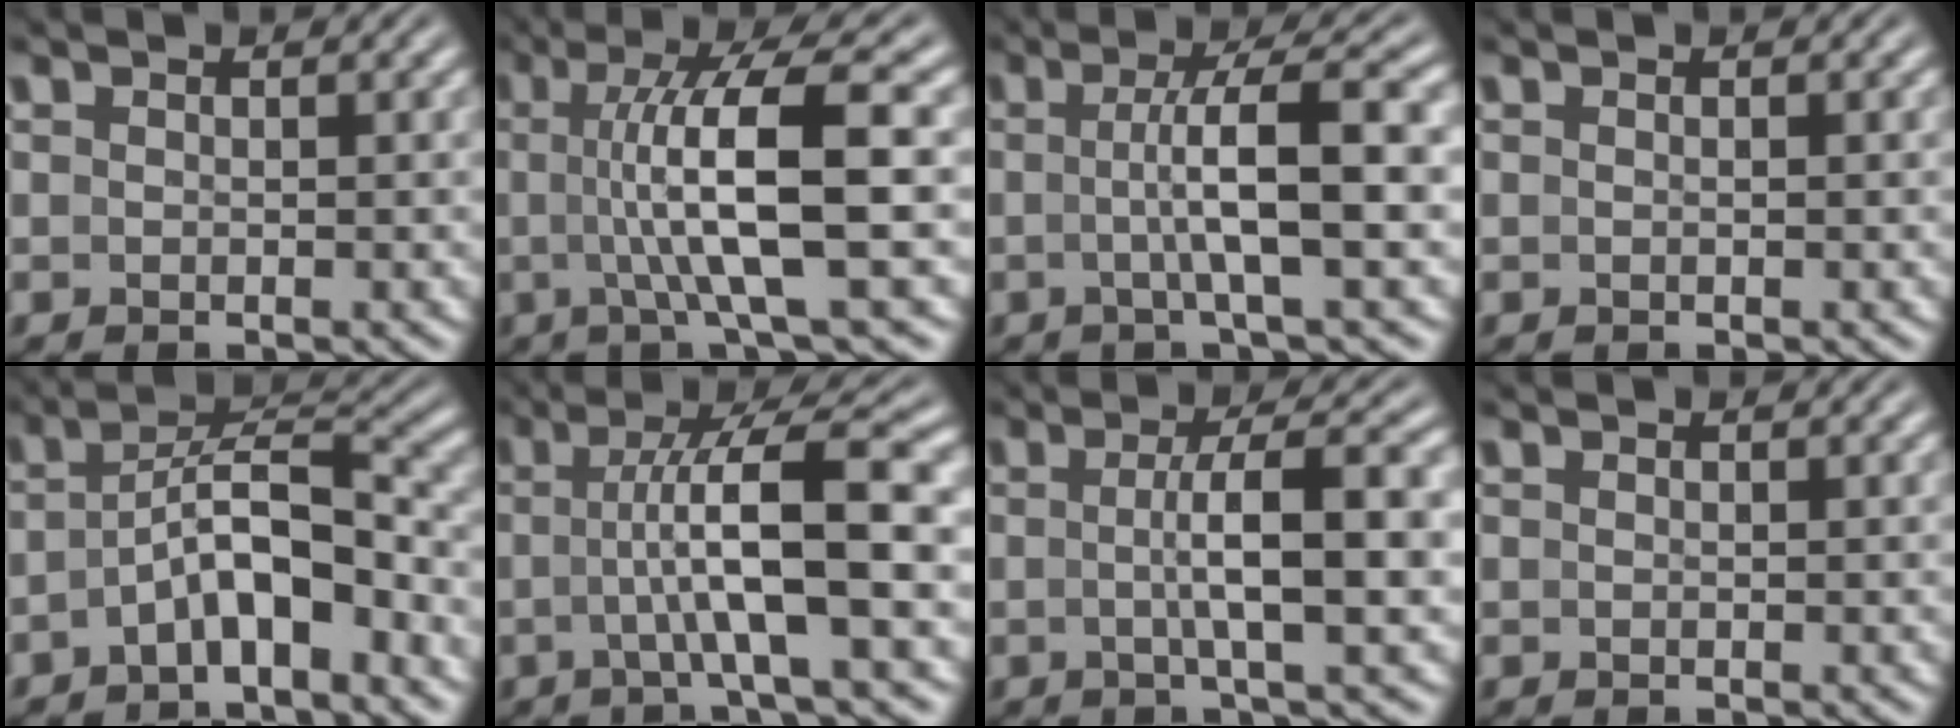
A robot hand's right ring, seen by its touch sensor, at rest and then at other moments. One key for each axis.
{"total": 7.4, "fx": 0.5, "fy": 0.7, "fz": 7.3, "tx": -0.130, "ty": -0.002, "tz": 0.010}
{"total": 4.8, "fx": -0.3, "fy": -0.2, "fz": 4.8, "tx": -0.074, "ty": 0.004, "tz": -0.005}
{"total": 0.0}
{"total": 5.7, "fx": -2.7, "fy": 3.0, "fz": 4.0, "tx": -0.074, "ty": -0.013, "tz": -0.042}
{"total": 6.9, "fx": -0.1, "fy": 1.0, "fz": 6.8, "tx": -0.110, "ty": 0.009, "tz": 0.000}
{"total": 4.2, "fx": -0.3, "fy": -0.2, "fz": 4.2, "tx": -0.066, "ty": 0.003, "tz": -0.005}
{"total": 0.0}